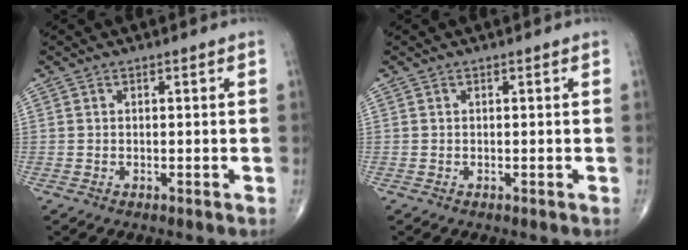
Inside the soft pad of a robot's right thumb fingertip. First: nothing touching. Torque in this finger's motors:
{"motor_torque": [-0.07, -0.28, 0.26, 0.18, 0.00]}